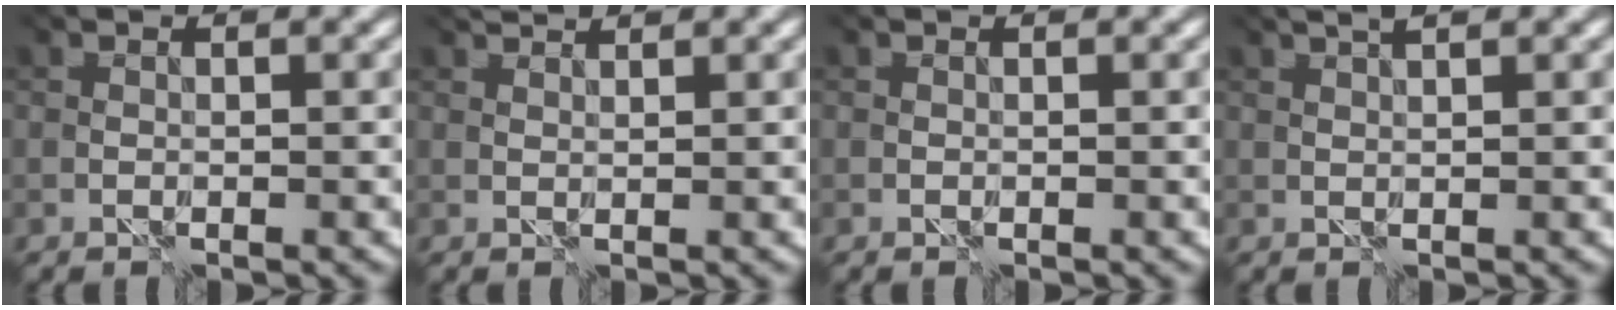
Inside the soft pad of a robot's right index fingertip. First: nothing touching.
{"total": 3.5, "force": [3.3, 0.4, 1.1], "torque": [-0.022, 0.010, 0.052]}
{"total": 0.0}
{"total": 1.8, "force": [1.6, -0.2, 0.7], "torque": [-0.001, 0.011, 0.023]}